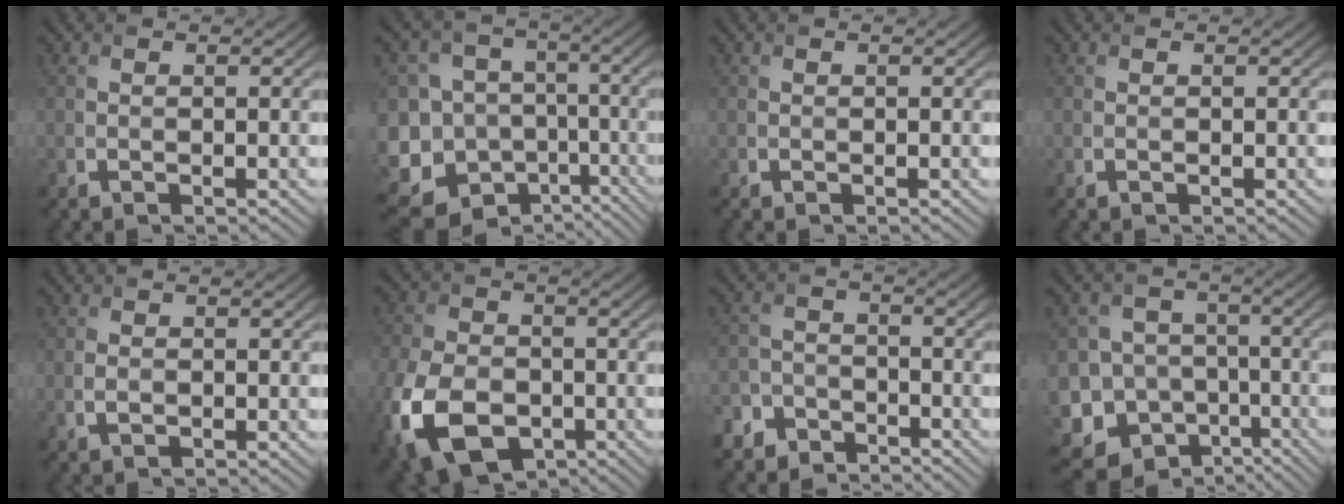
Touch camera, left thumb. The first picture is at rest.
{"total": 17.8, "force": [-9.9, 13.2, 6.7], "torque": [-0.199, -0.029, -0.141]}
{"total": 0.0}
{"total": 0.0}
{"total": 1.3, "force": [-0.2, 0.8, 0.9], "torque": [-0.022, -0.002, -0.003]}
{"total": 14.3, "force": [-5.5, 9.5, 9.1], "torque": [-0.247, -0.051, -0.098]}
{"total": 5.6, "force": [-4.8, 2.8, 0.8], "torque": [-0.020, -0.005, -0.100]}
{"total": 15.4, "force": [-9.2, 11.4, 4.6], "torque": [-0.148, -0.033, -0.138]}